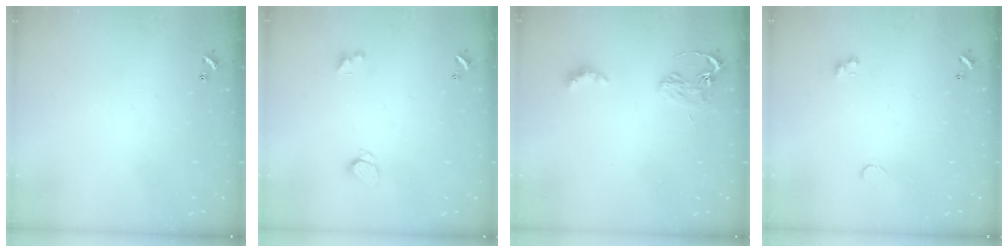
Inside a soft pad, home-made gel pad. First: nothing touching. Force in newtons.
{"total": 2.4, "press": 2.3, "slide": 0.6}
{"total": 2.9, "press": 2.8, "slide": 0.6}
{"total": 0.6, "press": 0.4, "slide": 0.4}